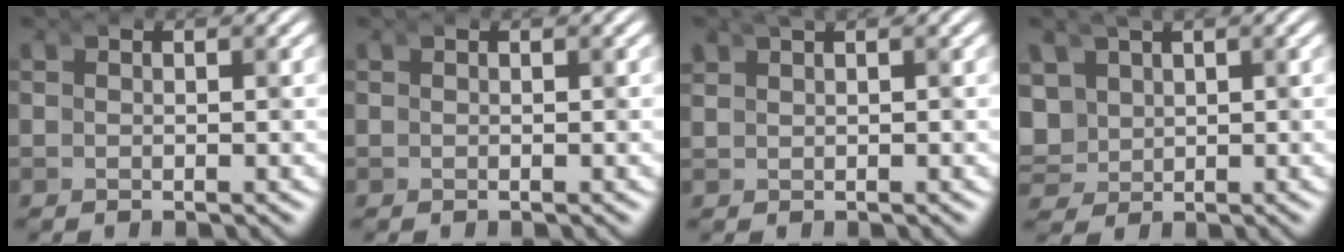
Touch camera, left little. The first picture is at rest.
{"total": 0.0}
{"total": 2.2, "force": [0.9, 1.6, 1.2], "torque": [-0.019, 0.008, 0.011]}
{"total": 4.1, "force": [-0.1, 3.9, 1.2], "torque": [-0.058, -0.026, 0.002]}